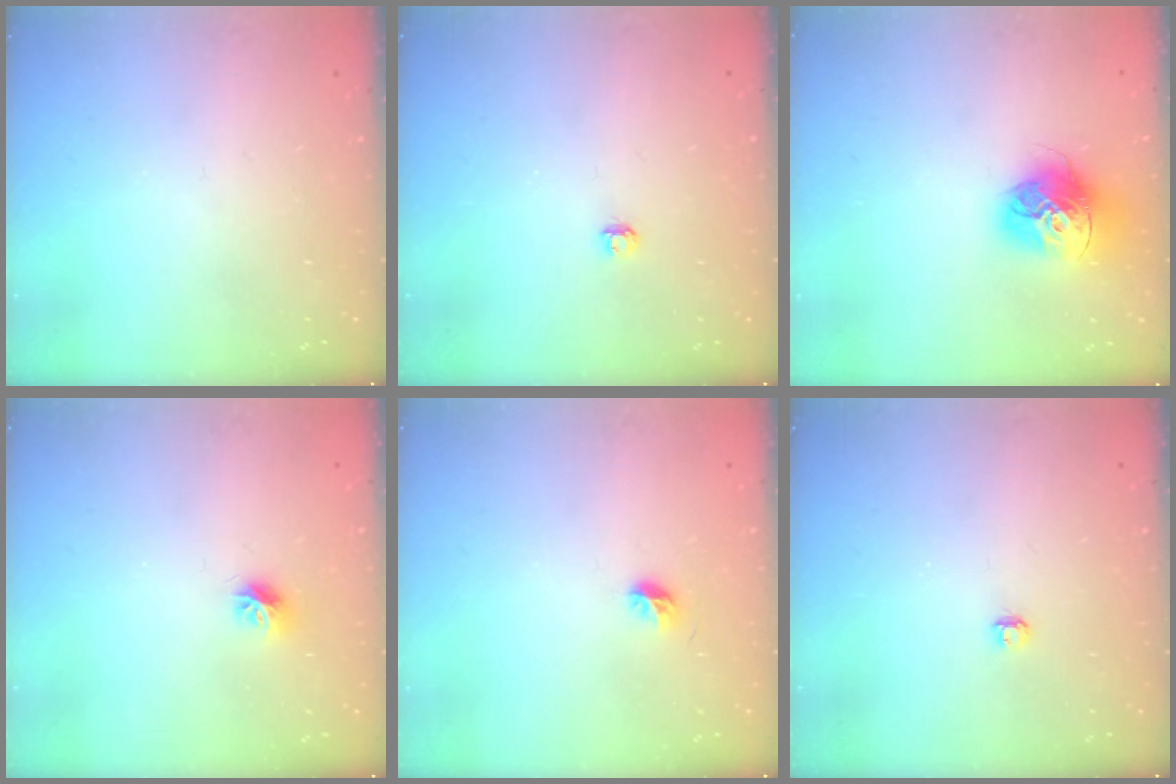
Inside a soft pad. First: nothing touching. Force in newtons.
{"total": 2.9, "press": 2.9, "slide": 0.3}
{"total": 15.9, "press": 15.8, "slide": 1.7}
{"total": 7.4, "press": 7.3, "slide": 0.6}
{"total": 5.3, "press": 5.2, "slide": 1.0}
{"total": 2.9, "press": 2.9, "slide": 0.3}